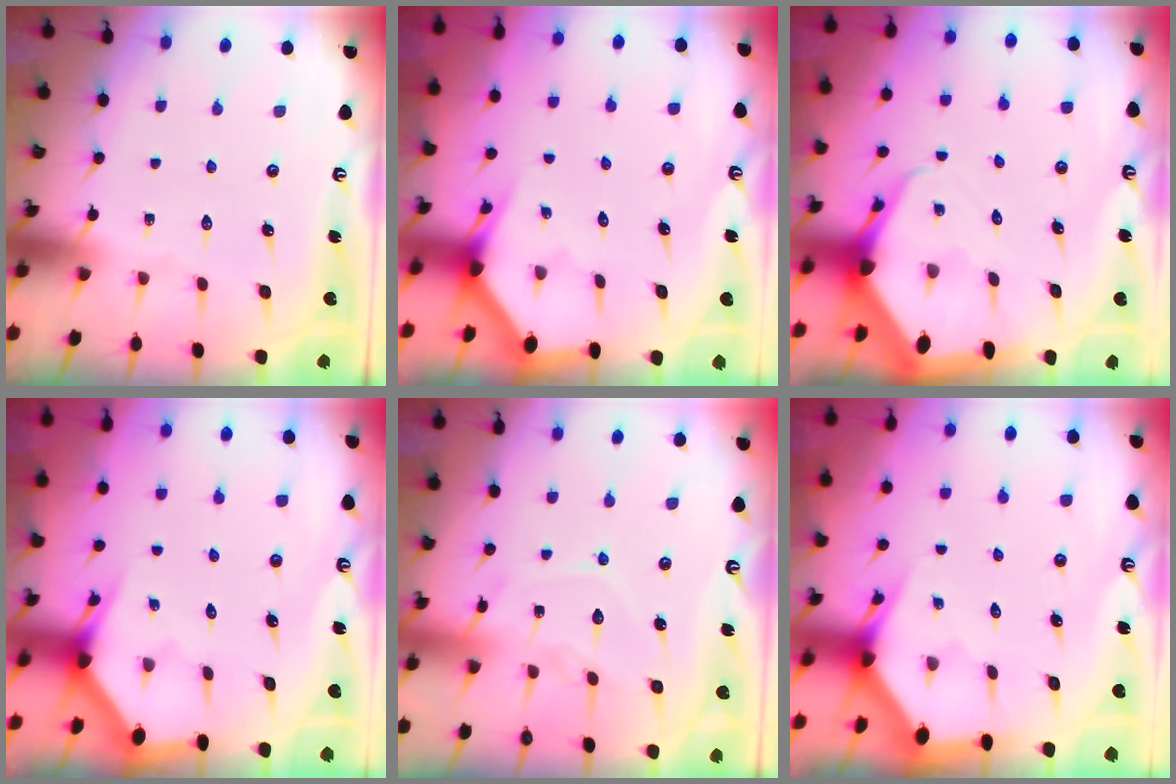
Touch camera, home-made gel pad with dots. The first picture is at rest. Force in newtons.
{"total": 3.0, "press": 3.0, "slide": 0.1}
{"total": 6.4, "press": 6.4, "slide": 0.7}
{"total": 3.0, "press": 3.0, "slide": 0.1}
{"total": 9.0, "press": 9.0, "slide": 0.1}
{"total": 3.8, "press": 3.7, "slide": 0.3}